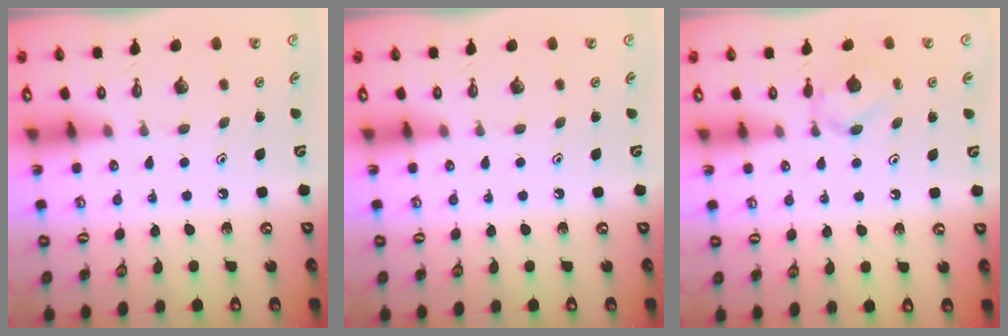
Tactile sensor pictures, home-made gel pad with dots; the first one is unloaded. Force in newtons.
{"total": 0.0}
{"total": 6.2, "press": 6.1, "slide": 1.0}